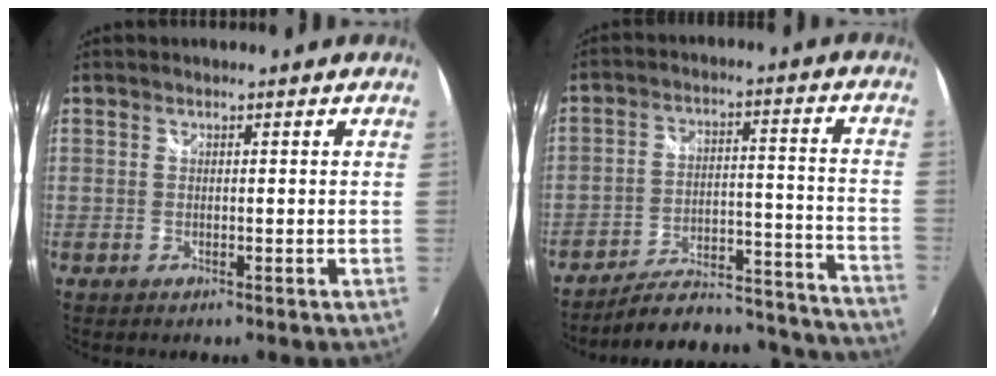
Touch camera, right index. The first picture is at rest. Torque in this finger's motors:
{"motor_torque": [-0.13, -0.02, 0.25, -0.01]}